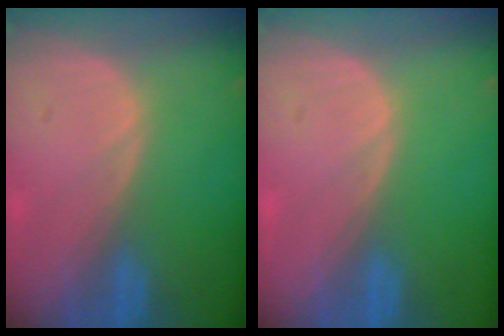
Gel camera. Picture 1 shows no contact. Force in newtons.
{"total": 0.0}